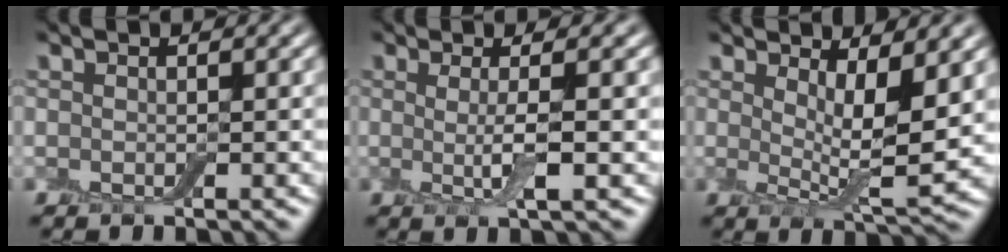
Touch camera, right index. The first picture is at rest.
{"total": 3.5, "force": [0.1, 0.8, 3.5], "torque": [-0.061, -0.006, -0.001]}
{"total": 5.0, "force": [2.0, 1.3, 4.4], "torque": [-0.068, -0.017, 0.034]}